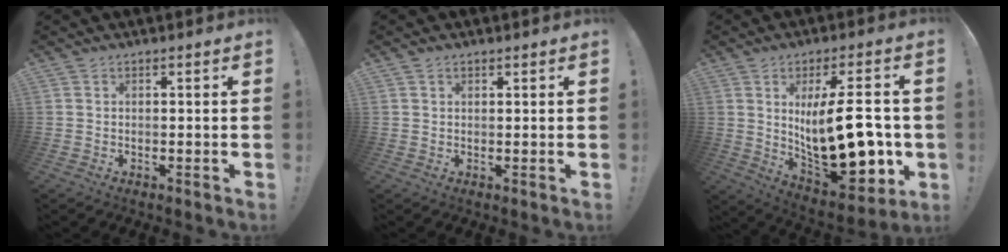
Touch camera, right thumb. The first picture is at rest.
{"total": 0.9, "force": [0.7, 0.4, 0.3], "torque": [0.002, -0.002, 0.012]}
{"total": 22.6, "force": [0.8, 8.9, 20.8], "torque": [-0.325, -0.022, 0.019]}